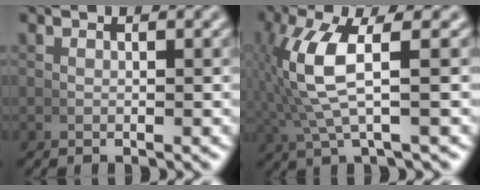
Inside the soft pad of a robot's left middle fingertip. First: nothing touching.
{"total": 6.5, "force": [0.7, 2.1, 6.1], "torque": [-0.137, 0.006, 0.020]}